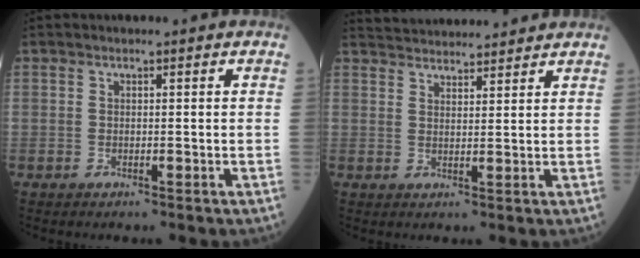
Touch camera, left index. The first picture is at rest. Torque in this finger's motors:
{"motor_torque": [-0.14, -0.46, 0.00, 0.00]}